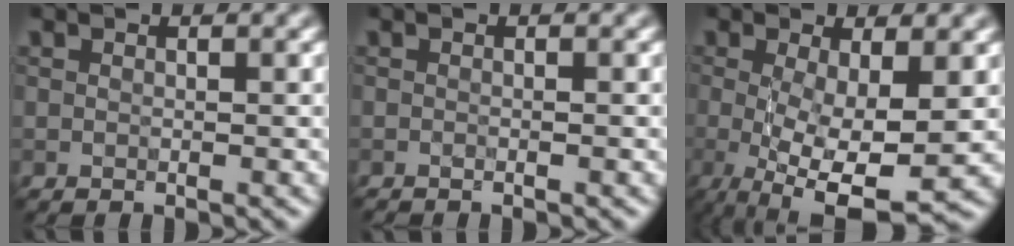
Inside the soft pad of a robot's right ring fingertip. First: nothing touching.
{"total": 0.7, "force": [-0.4, 0.4, 0.4], "torque": [0.004, -0.008, -0.009]}
{"total": 8.8, "force": [-1.8, 2.6, 8.2], "torque": [-0.136, -0.012, -0.020]}